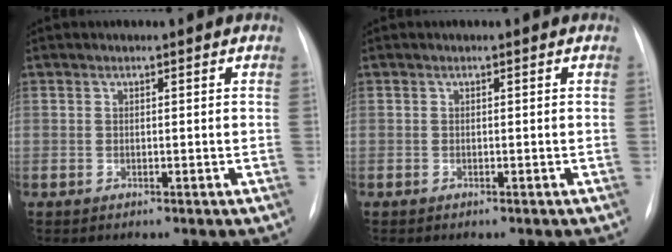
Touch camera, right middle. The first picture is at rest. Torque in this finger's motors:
{"motor_torque": [-0.02, 0.03, 0.04, 0.00]}